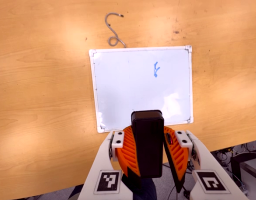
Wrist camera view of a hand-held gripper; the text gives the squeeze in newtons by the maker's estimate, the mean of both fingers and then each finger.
{"total": 10.2, "left": 10.2, "right": 10.3}